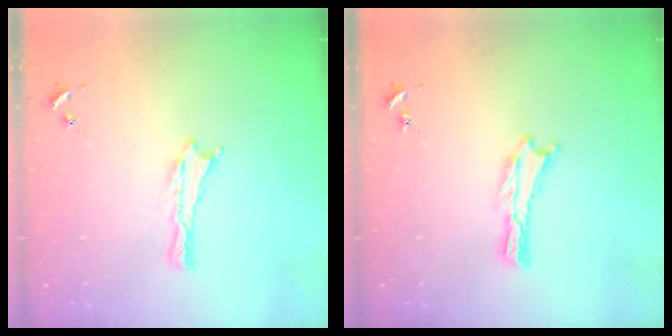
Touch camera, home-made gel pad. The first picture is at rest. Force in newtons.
{"total": 0.0}